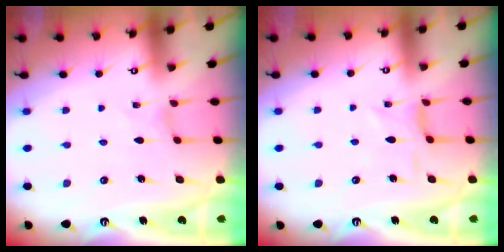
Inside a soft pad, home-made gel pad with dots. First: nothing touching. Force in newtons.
{"total": 2.1, "press": 2.1, "slide": 0.5}